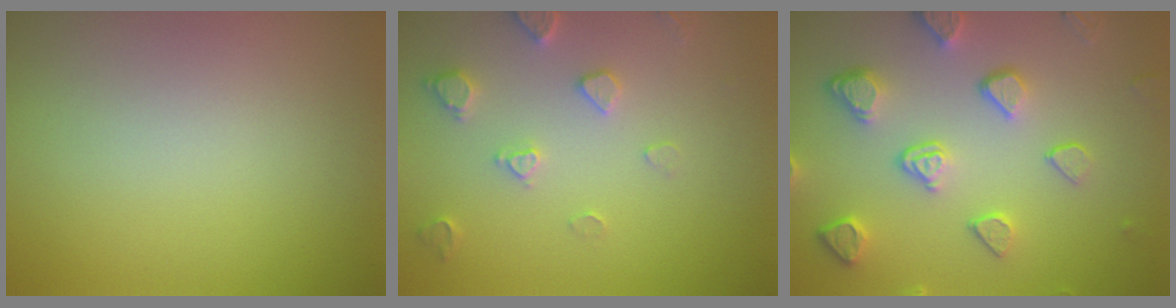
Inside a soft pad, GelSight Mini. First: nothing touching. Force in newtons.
{"total": 2.5, "press": 2.4, "slide": 0.5}
{"total": 4.9, "press": 3.7, "slide": 3.1}